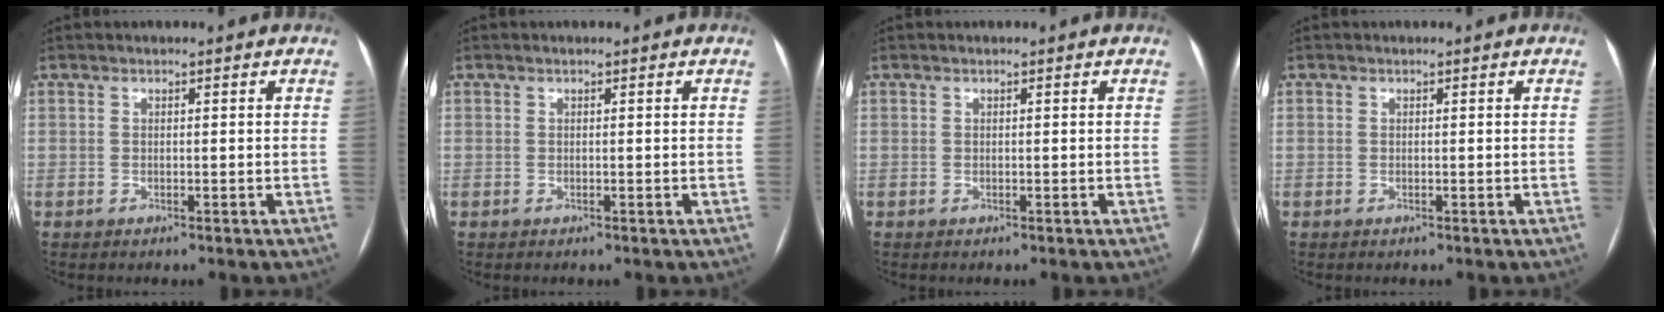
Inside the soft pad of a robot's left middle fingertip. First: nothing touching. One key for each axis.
{"total": 0.0}
{"total": 0.0}
{"total": 0.0}